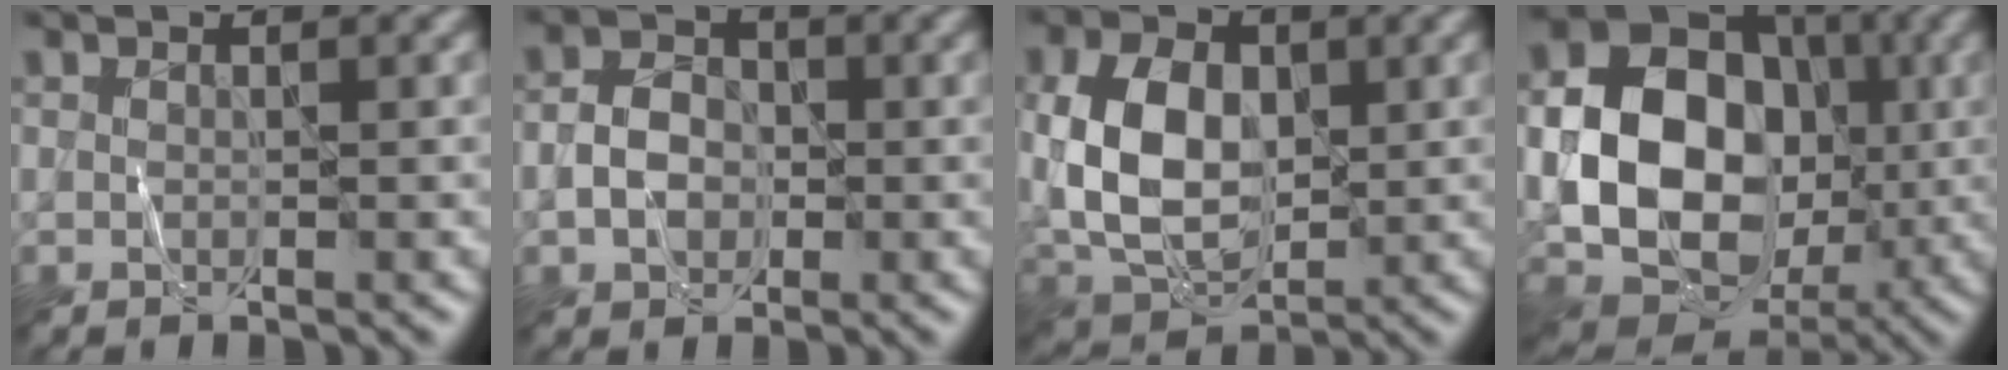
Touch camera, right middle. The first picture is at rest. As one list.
[{"total": 3.3, "force": [-0.7, 2.6, 1.9], "torque": [-0.035, 0.005, -0.017]}, {"total": 8.8, "force": [0.6, 6.0, 6.5], "torque": [-0.145, 0.002, 0.007]}, {"total": 14.7, "force": [-0.9, 11.1, 9.5], "torque": [-0.142, 0.001, -0.016]}]